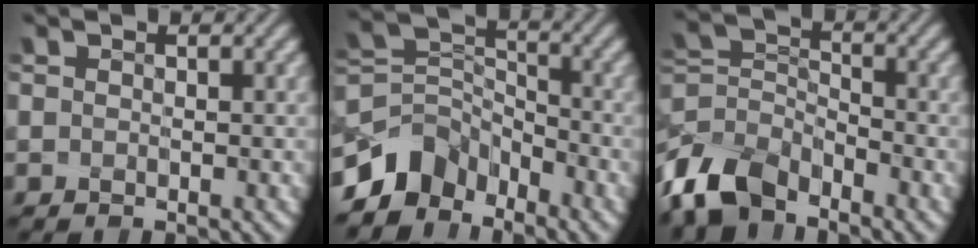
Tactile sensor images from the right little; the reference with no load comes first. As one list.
[{"total": 5.5, "force": [-4.2, 3.3, 1.2], "torque": [-0.008, 0.004, -0.086]}, {"total": 6.4, "force": [-4.9, 3.1, 2.7], "torque": [-0.060, -0.005, -0.106]}]